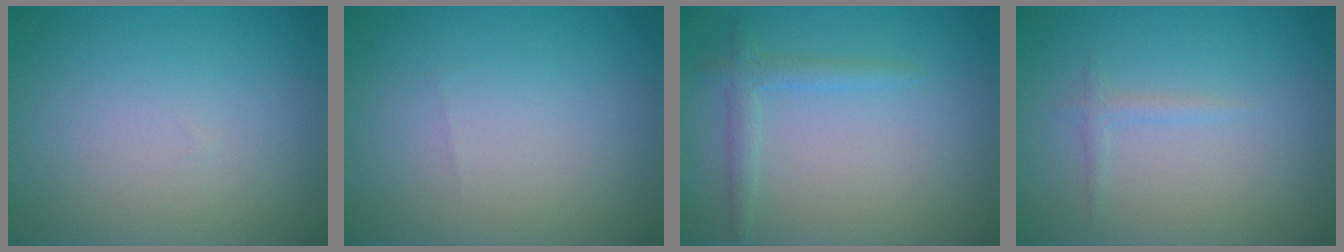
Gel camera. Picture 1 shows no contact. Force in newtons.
{"total": 0.0}
{"total": 1.6, "press": 1.6, "slide": 0.1}
{"total": 0.8, "press": 0.8, "slide": 0.0}